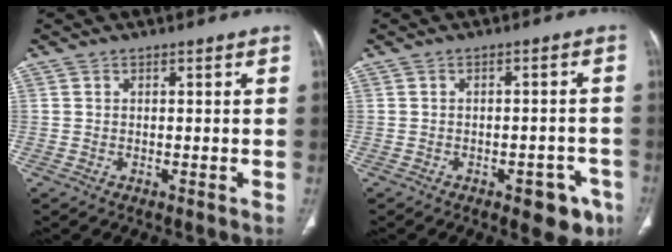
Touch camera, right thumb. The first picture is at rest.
{"total": 7.0, "force": [-3.8, 3.3, 4.8], "torque": [-0.032, 0.019, -0.043]}